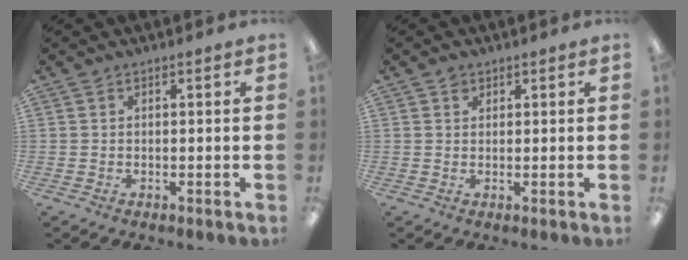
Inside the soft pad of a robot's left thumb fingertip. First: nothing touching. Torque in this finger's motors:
{"motor_torque": [0.27, -0.10, 0.21, 0.18, 0.00]}